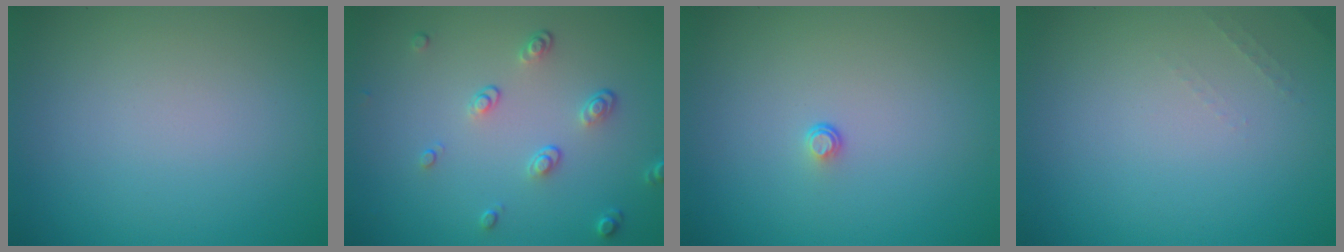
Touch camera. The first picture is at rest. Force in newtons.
{"total": 2.2, "press": 1.4, "slide": 1.7}
{"total": 0.5, "press": 0.3, "slide": 0.5}
{"total": 0.6, "press": 0.6, "slide": 0.2}